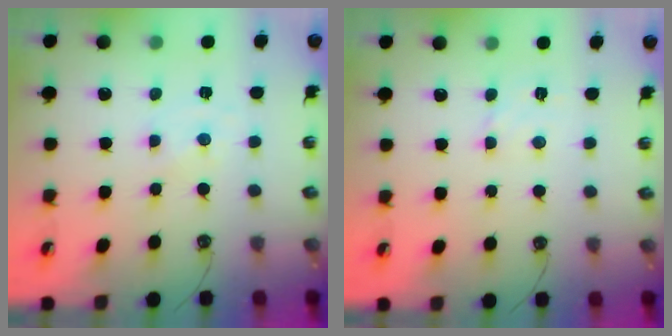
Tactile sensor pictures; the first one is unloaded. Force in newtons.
{"total": 2.6, "press": 2.5, "slide": 0.7}